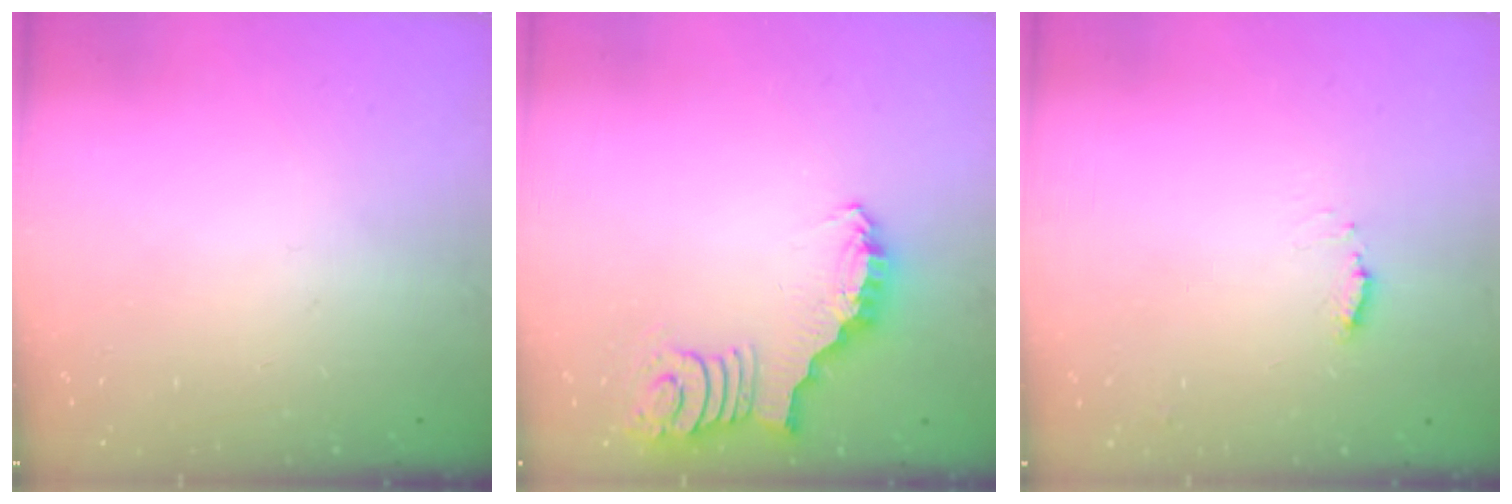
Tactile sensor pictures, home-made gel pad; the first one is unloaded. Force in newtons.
{"total": 2.7, "press": 2.7, "slide": 0.5}
{"total": 4.7, "press": 4.7, "slide": 0.6}